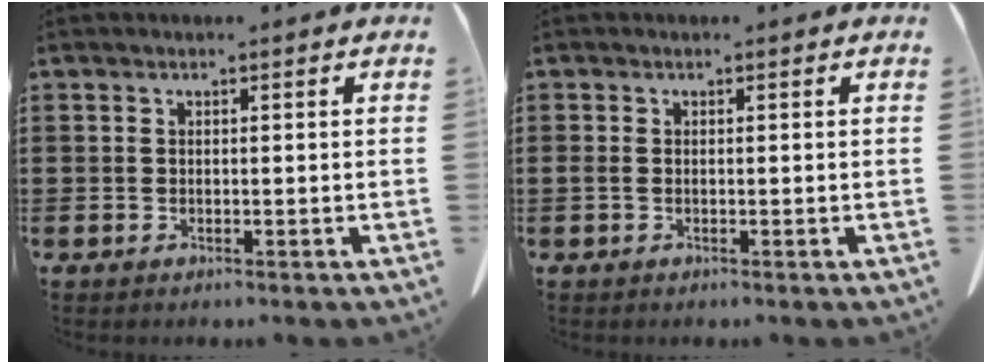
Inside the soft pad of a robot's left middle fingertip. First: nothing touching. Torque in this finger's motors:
{"motor_torque": [0.04, -0.10, 0.07, 0.03]}